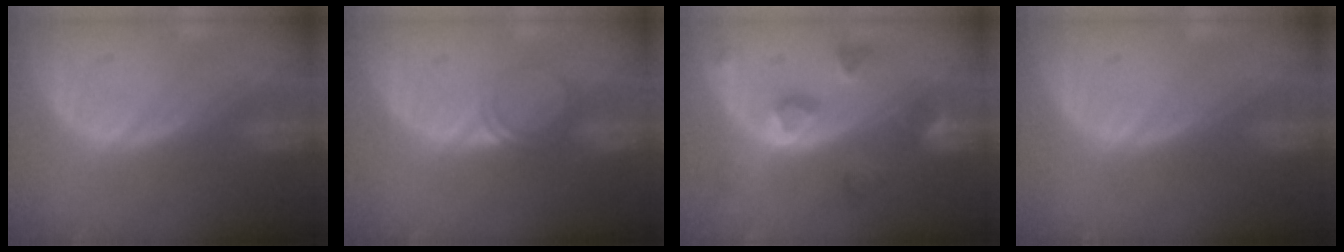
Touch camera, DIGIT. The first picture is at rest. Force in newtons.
{"total": 2.1, "press": 1.8, "slide": 1.1}
{"total": 7.6, "press": 6.8, "slide": 3.4}
{"total": 0.0}